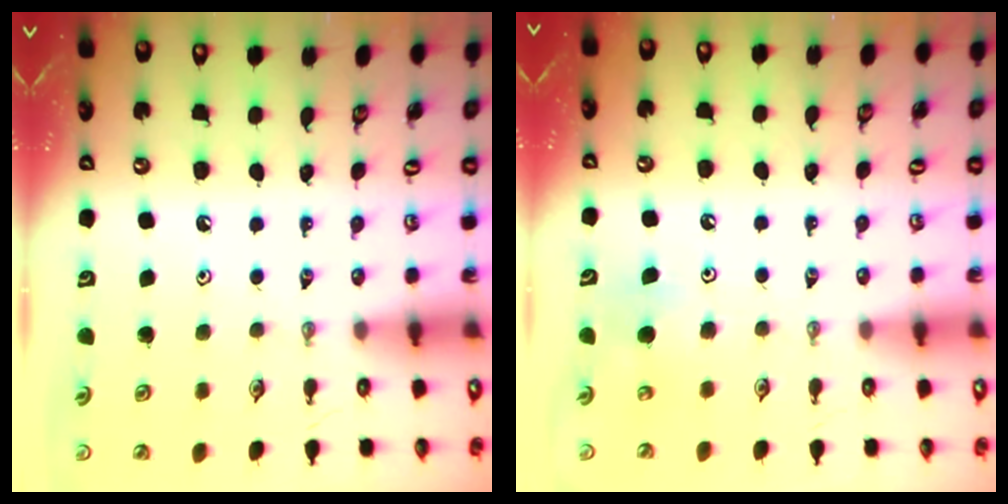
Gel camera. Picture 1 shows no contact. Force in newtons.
{"total": 4.8, "press": 4.8, "slide": 0.5}